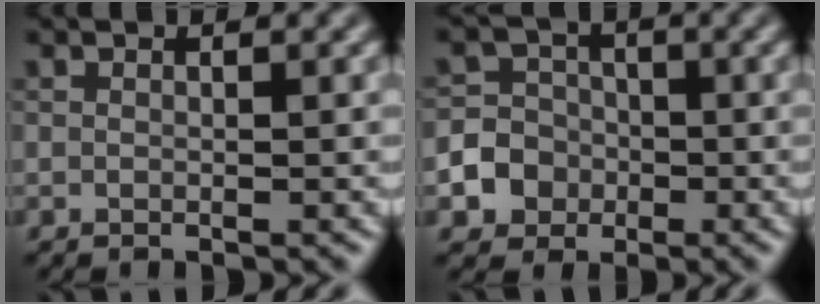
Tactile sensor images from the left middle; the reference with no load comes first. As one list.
[{"total": 4.5, "force": [-1.6, 4.1, 0.9], "torque": [0.005, 0.000, -0.049]}]